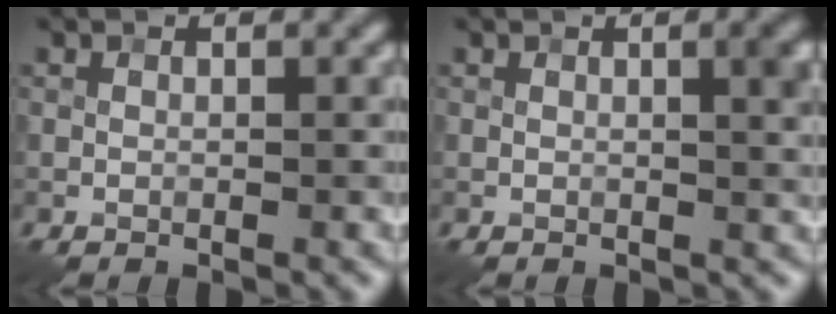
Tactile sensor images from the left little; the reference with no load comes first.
{"total": 3.0, "force": [0.7, 0.9, 2.8], "torque": [-0.028, 0.009, 0.006]}